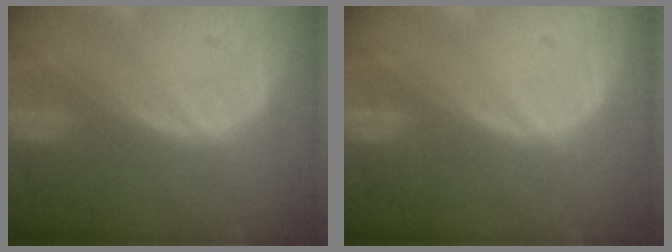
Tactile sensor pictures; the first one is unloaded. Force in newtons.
{"total": 0.0}